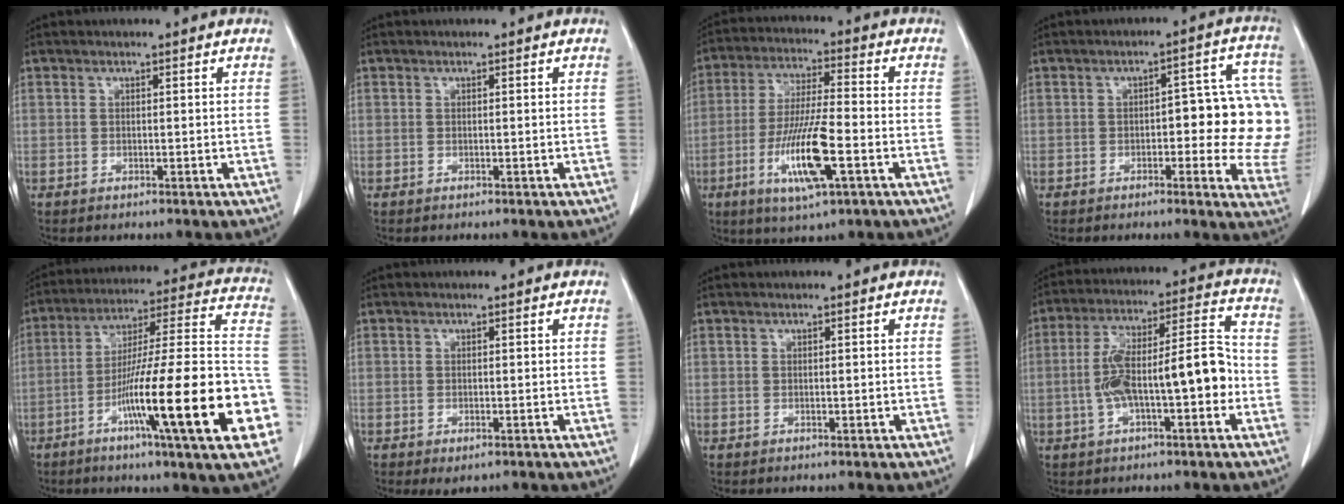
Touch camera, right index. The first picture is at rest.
{"total": 0.0}
{"total": 12.1, "force": [-4.1, 1.4, 11.3], "torque": [-0.220, -0.014, -0.072]}
{"total": 13.7, "force": [-0.5, 5.2, 12.7], "torque": [-0.124, 0.026, -0.009]}
{"total": 26.1, "force": [-9.2, 1.0, 24.4], "torque": [-0.313, -0.010, -0.147]}
{"total": 1.7, "force": [-0.9, 0.8, 1.2], "torque": [-0.016, -0.003, -0.005]}
{"total": 0.0}
{"total": 13.2, "force": [-2.6, 3.1, 12.5], "torque": [-0.219, 0.040, -0.037]}